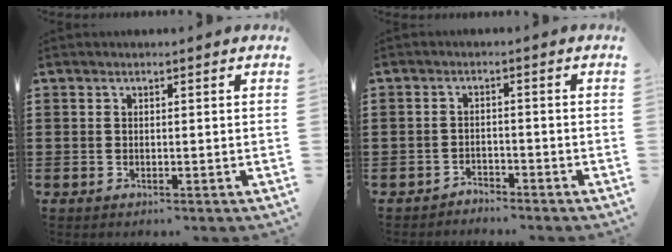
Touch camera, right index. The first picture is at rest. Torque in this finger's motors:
{"motor_torque": [2.14, 0.00, -1.05, -0.20]}